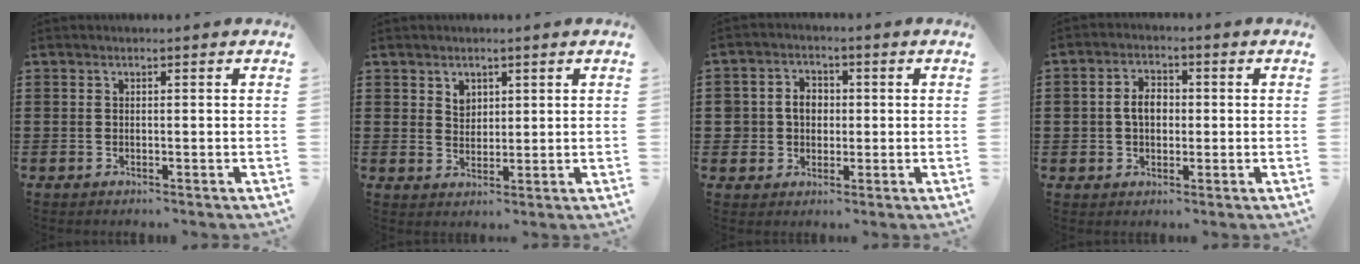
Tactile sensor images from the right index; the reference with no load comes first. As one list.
[{"total": 2.5, "force": [1.6, 1.7, 0.7], "torque": [-0.020, 0.005, 0.031]}, {"total": 4.1, "force": [0.1, 3.9, 1.4], "torque": [-0.044, 0.013, -0.002]}, {"total": 3.7, "force": [0.0, 2.8, 2.5], "torque": [-0.056, 0.011, -0.002]}]